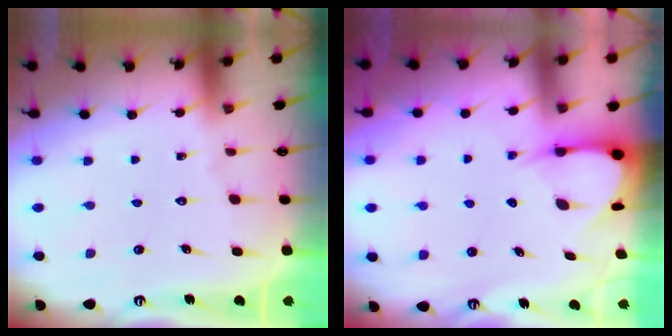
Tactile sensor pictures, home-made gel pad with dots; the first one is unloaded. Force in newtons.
{"total": 3.6, "press": 3.6, "slide": 0.3}